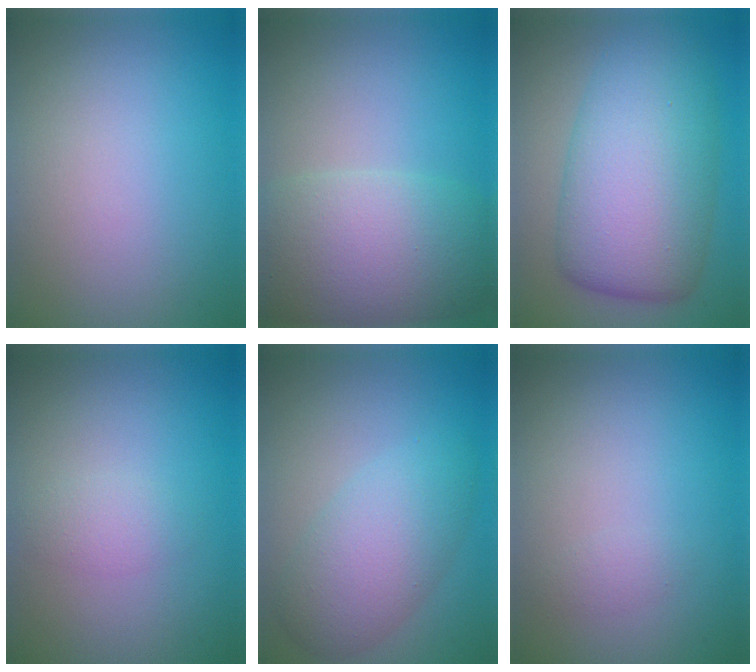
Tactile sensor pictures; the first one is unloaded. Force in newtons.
{"total": 8.2, "press": 8.1, "slide": 0.6}
{"total": 10.8, "press": 10.8, "slide": 0.1}
{"total": 1.5, "press": 1.5, "slide": 0.0}
{"total": 5.4, "press": 5.4, "slide": 0.0}
{"total": 0.8, "press": 0.8, "slide": 0.1}